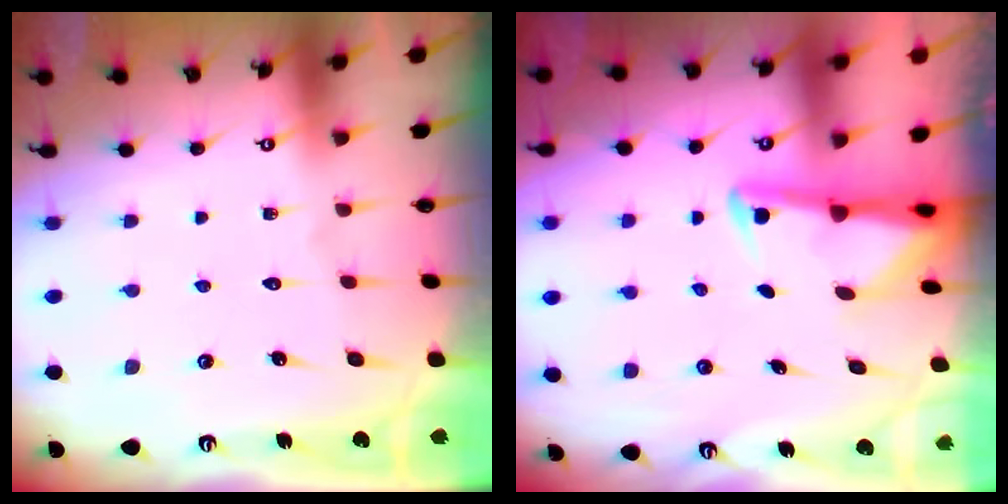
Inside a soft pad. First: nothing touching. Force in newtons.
{"total": 2.9, "press": 2.9, "slide": 0.7}